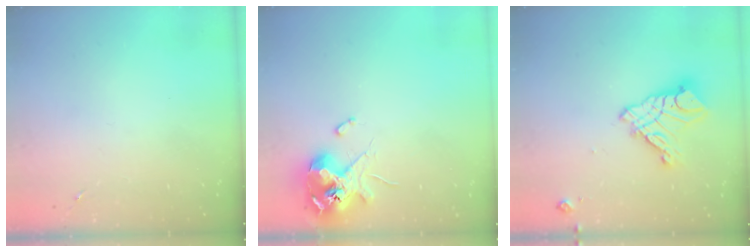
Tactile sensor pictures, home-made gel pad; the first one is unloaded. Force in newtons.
{"total": 12.1, "press": 11.9, "slide": 1.8}
{"total": 13.1, "press": 13.0, "slide": 1.3}